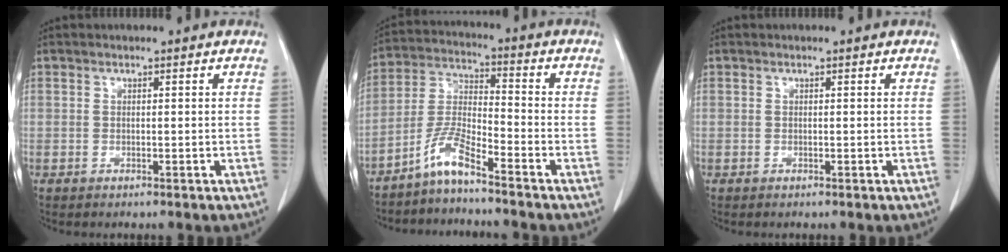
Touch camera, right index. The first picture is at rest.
{"total": 6.5, "force": [-5.2, 0.1, 4.0], "torque": [-0.094, -0.008, -0.109]}
{"total": 0.0}